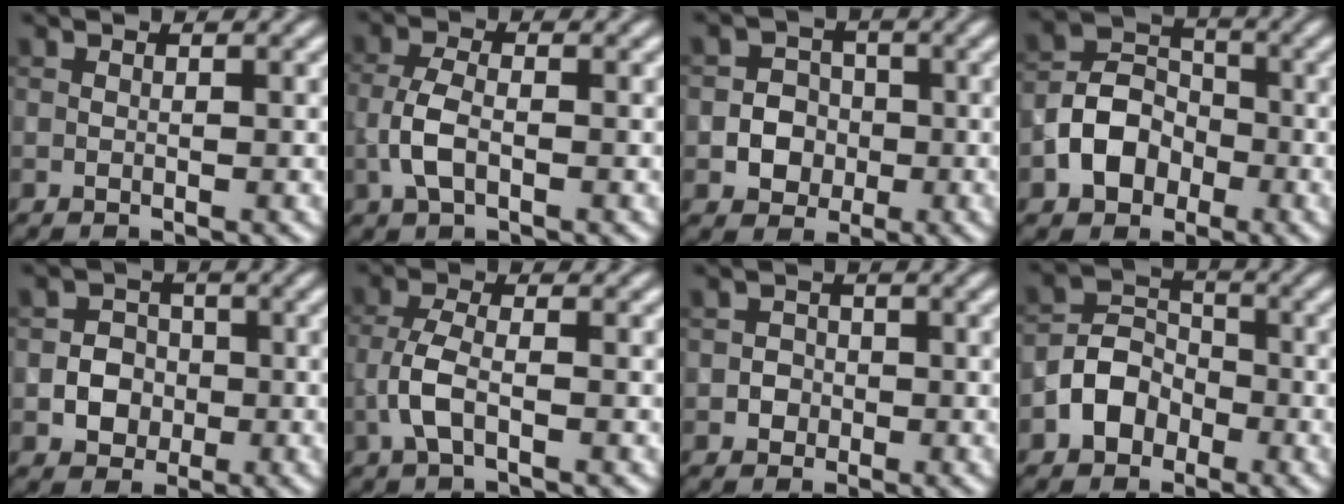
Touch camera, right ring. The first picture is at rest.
{"total": 3.1, "force": [-1.0, 1.4, 2.6], "torque": [-0.056, 0.003, -0.025]}
{"total": 3.5, "force": [-0.7, 3.2, 1.2], "torque": [0.007, -0.002, -0.030]}
{"total": 5.1, "force": [-1.9, 4.0, 2.6], "torque": [-0.042, 0.004, -0.041]}
{"total": 3.1, "force": [-0.7, 2.7, 1.2], "torque": [-0.002, 0.000, -0.022]}
{"total": 3.1, "force": [-1.1, 1.2, 2.6], "torque": [-0.062, 0.004, -0.030]}
{"total": 1.5, "force": [-0.4, 1.4, 0.3], "torque": [0.016, 0.001, -0.014]}
{"total": 4.1, "force": [-1.8, 3.2, 1.7], "torque": [-0.026, 0.008, -0.038]}